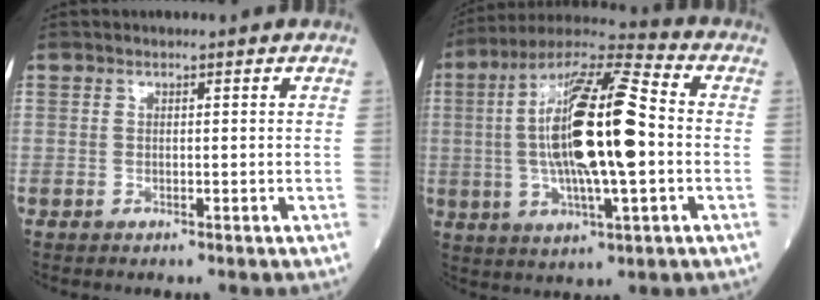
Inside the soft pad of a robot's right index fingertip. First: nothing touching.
{"total": 20.2, "force": [0.0, 4.0, 19.8], "torque": [-0.391, 0.013, -0.005]}